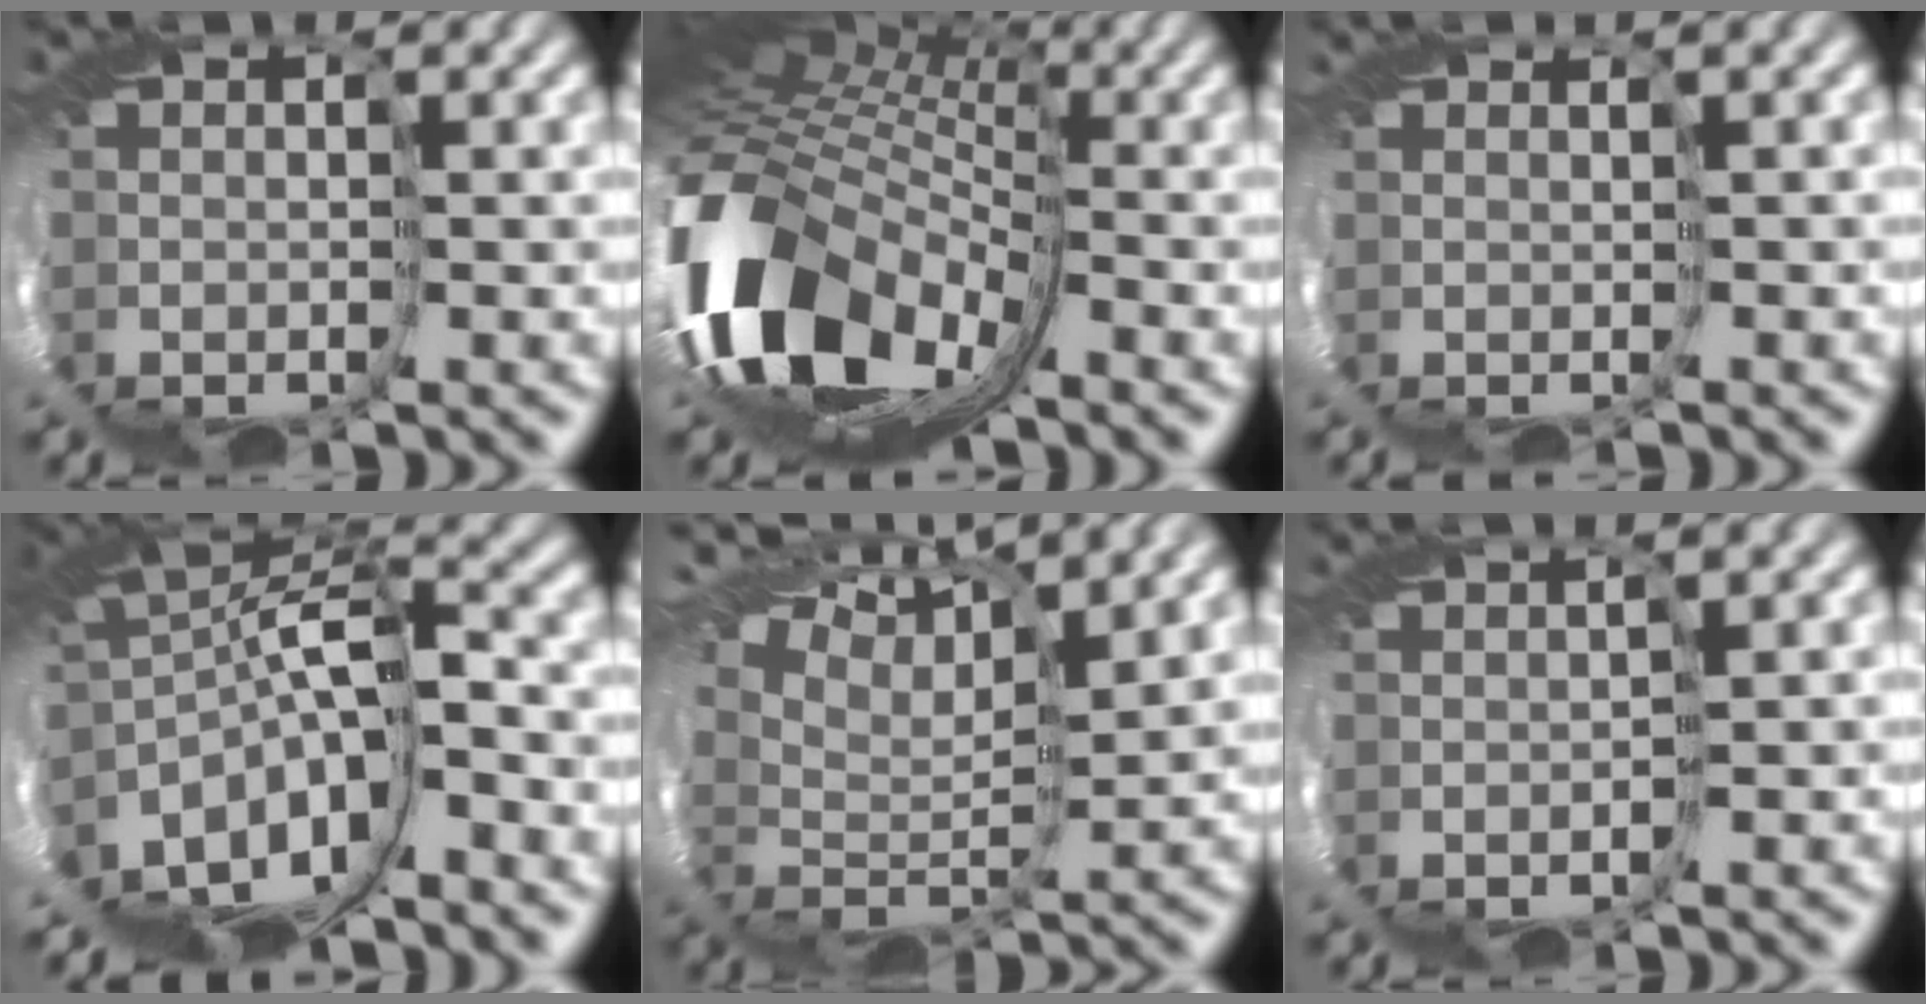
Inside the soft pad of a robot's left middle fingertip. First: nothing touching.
{"total": 9.1, "force": [-2.7, 5.2, 6.9], "torque": [-0.184, -0.023, -0.044]}
{"total": 2.7, "force": [-0.1, -2.3, -1.5], "torque": [0.026, -0.002, 0.008]}
{"total": 5.9, "force": [-3.5, -0.6, 4.7], "torque": [-0.131, 0.000, -0.050]}
{"total": 10.9, "force": [10.5, -2.9, -0.7], "torque": [-0.026, 0.033, 0.157]}
{"total": 3.1, "force": [0.2, -2.7, -1.6], "torque": [0.022, -0.004, 0.010]}